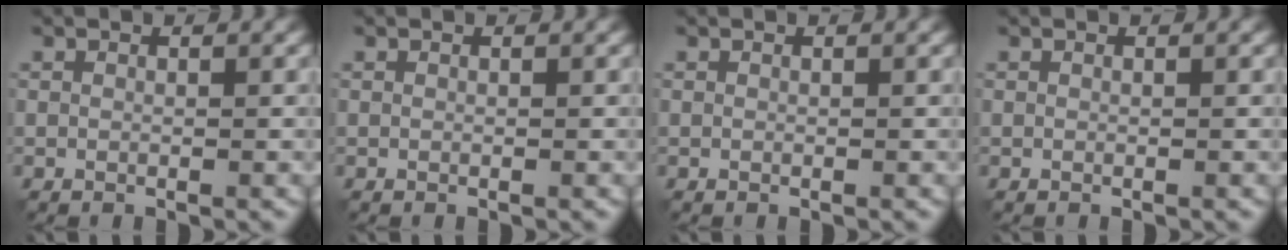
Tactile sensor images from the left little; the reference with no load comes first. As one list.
[{"total": 0.0}, {"total": 0.0}, {"total": 0.0}]